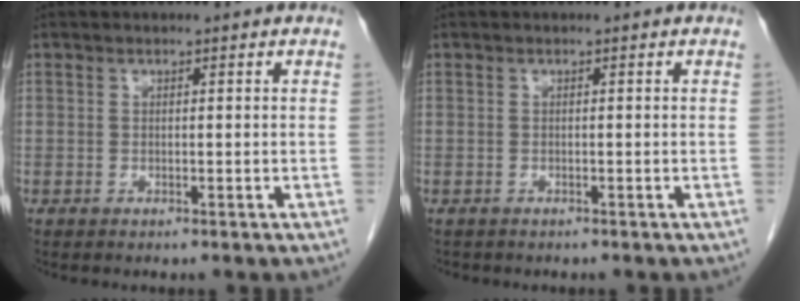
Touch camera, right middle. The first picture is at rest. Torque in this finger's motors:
{"motor_torque": [0.21, -0.07, -0.11, 0.01]}